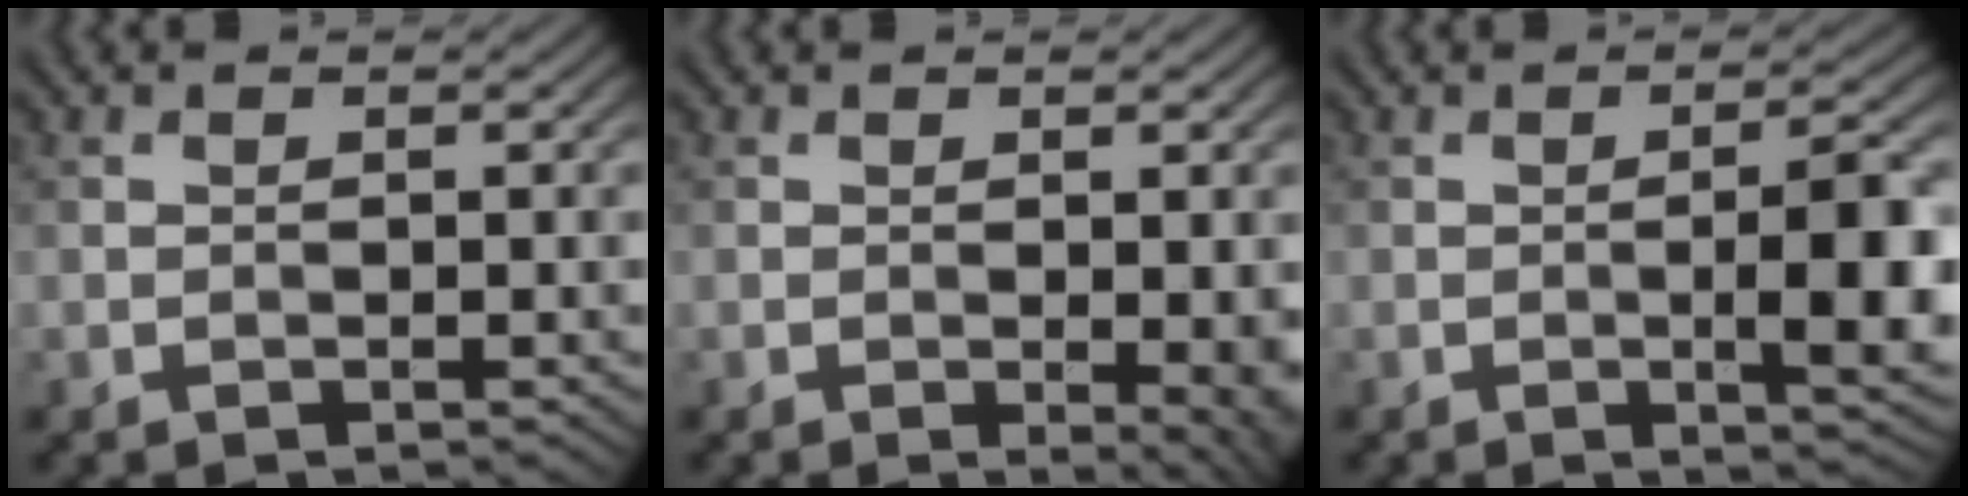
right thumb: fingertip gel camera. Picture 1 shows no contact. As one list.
[{"total": 2.7, "force": [-0.2, 0.5, 2.6], "torque": [-0.035, -0.007, -0.001]}, {"total": 6.2, "force": [-0.8, 1.4, 6.0], "torque": [-0.097, 0.000, -0.011]}]